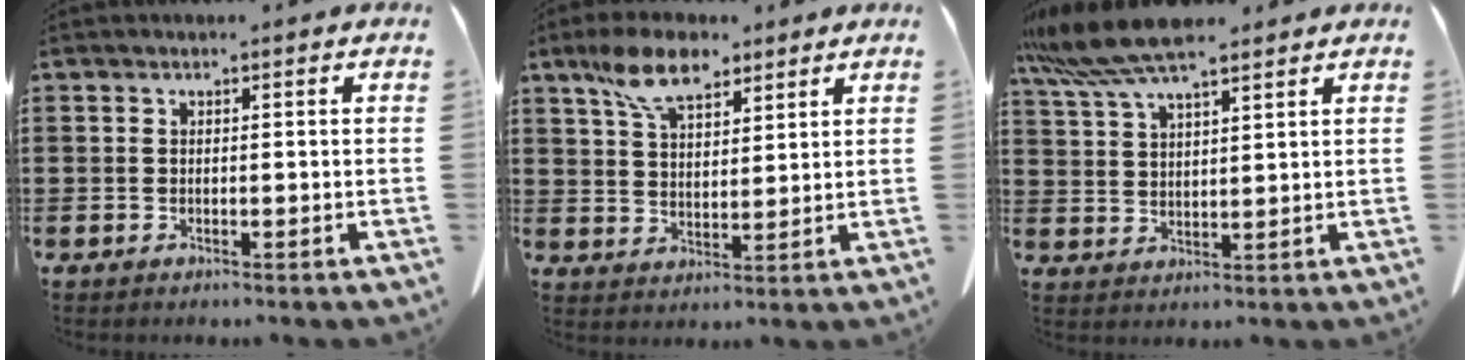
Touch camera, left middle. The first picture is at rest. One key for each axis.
{"total": 8.5, "fx": 5.8, "fy": 3.7, "fz": 5.0, "tx": -0.114, "ty": 0.003, "tz": 0.108}
{"total": 8.3, "fx": 6.8, "fy": 1.2, "fz": 4.6, "tx": -0.108, "ty": -0.014, "tz": 0.125}